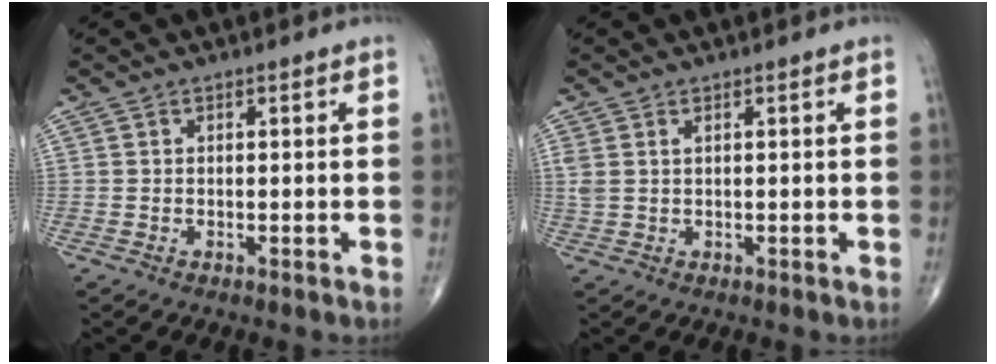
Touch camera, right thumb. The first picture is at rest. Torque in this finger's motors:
{"motor_torque": [0.05, 0.05, 0.30, 0.19, 0.03]}